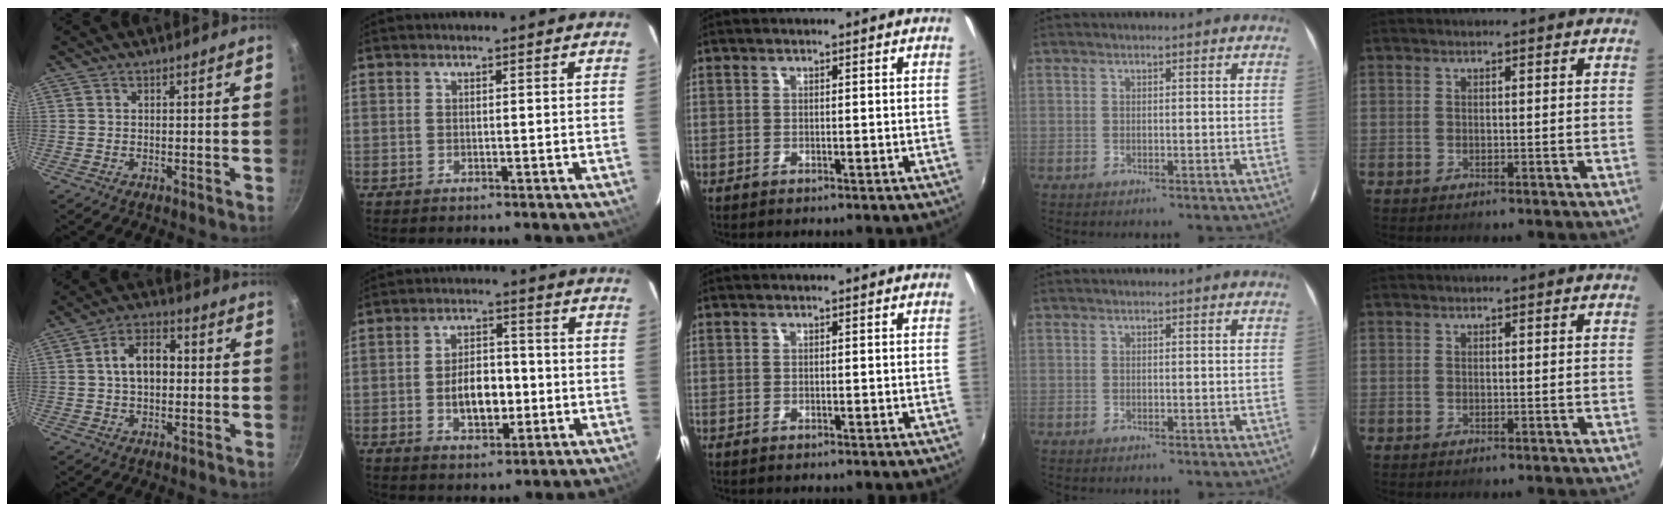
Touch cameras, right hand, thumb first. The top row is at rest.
{"thumb": {"total": 8.0, "force": [0.6, 5.2, 6.1], "torque": [-0.076, 0.021, 0.001]}, "index": {"total": 8.1, "force": [-1.6, 4.7, 6.3], "torque": [-0.120, 0.010, -0.018]}}